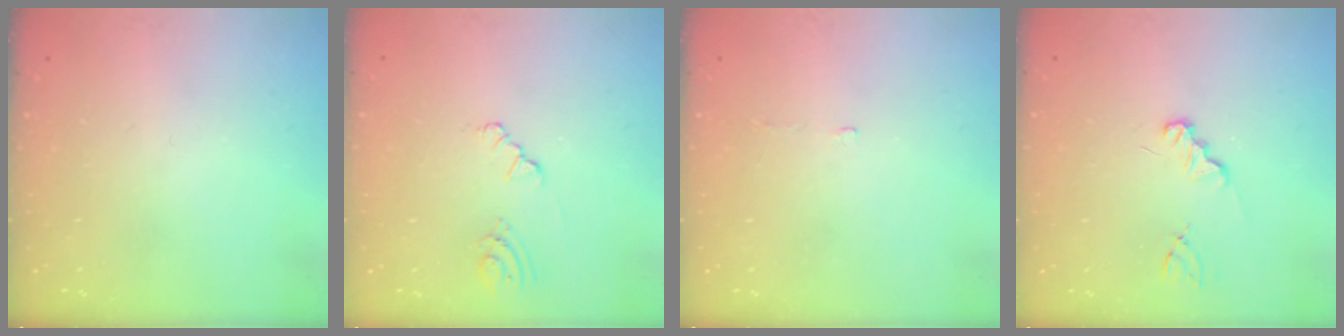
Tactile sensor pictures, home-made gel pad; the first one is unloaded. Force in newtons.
{"total": 3.7, "press": 3.7, "slide": 0.5}
{"total": 1.6, "press": 1.5, "slide": 0.3}
{"total": 1.2, "press": 1.2, "slide": 0.1}